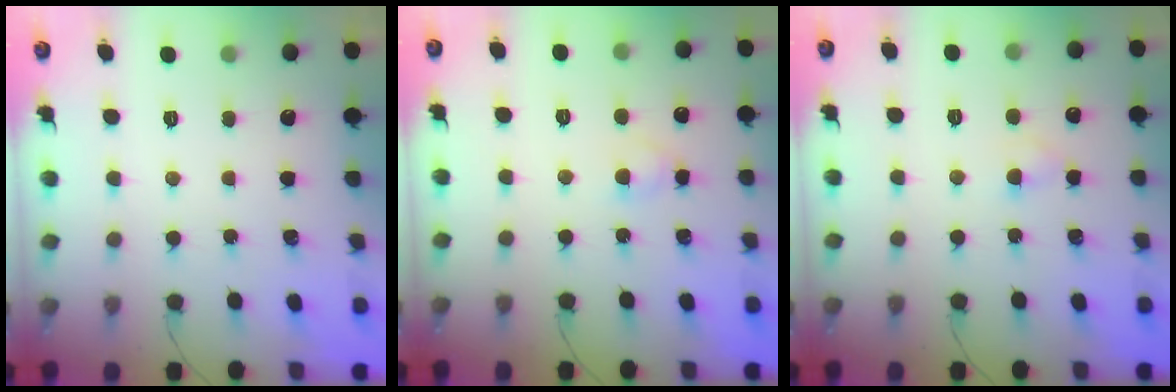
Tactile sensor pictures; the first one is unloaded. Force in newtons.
{"total": 2.6, "press": 2.4, "slide": 1.1}
{"total": 2.2, "press": 2.0, "slide": 0.8}